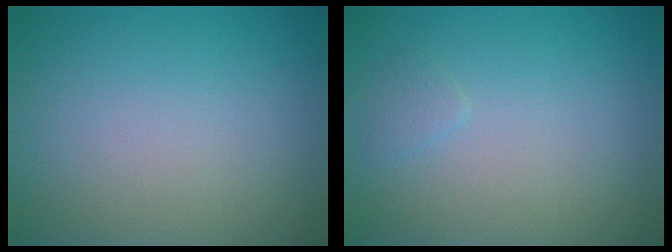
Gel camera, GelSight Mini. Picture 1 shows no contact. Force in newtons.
{"total": 0.7, "press": 0.7, "slide": 0.1}